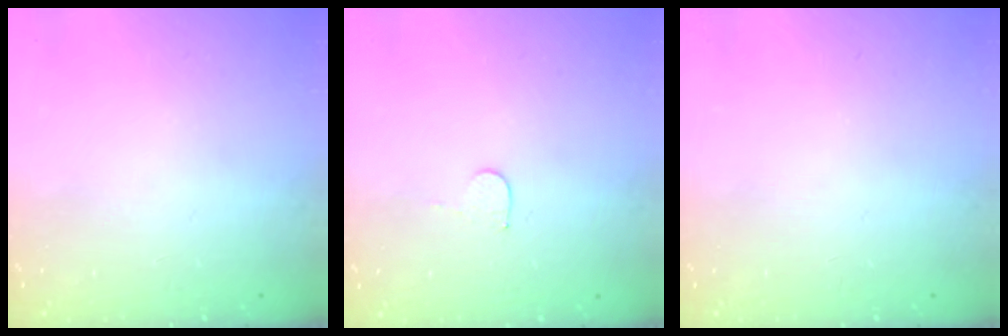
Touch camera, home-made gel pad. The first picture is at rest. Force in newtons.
{"total": 3.4, "press": 3.4, "slide": 0.2}
{"total": 0.0}